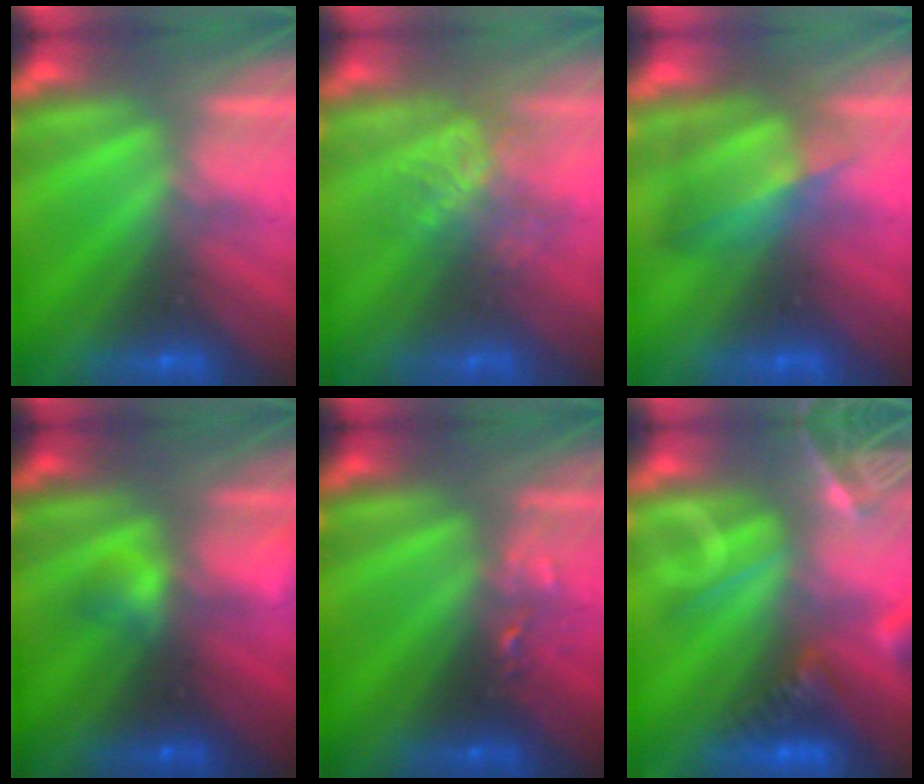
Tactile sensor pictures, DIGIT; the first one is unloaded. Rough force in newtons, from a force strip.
{"total": 4.1}
{"total": 4.6}
{"total": 2.3}
{"total": 2.4}
{"total": 12.7}